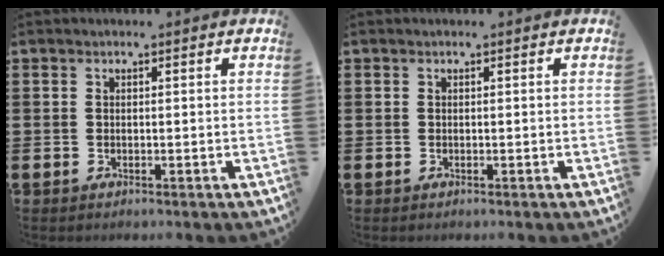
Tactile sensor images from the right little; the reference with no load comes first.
{"total": 0.0}